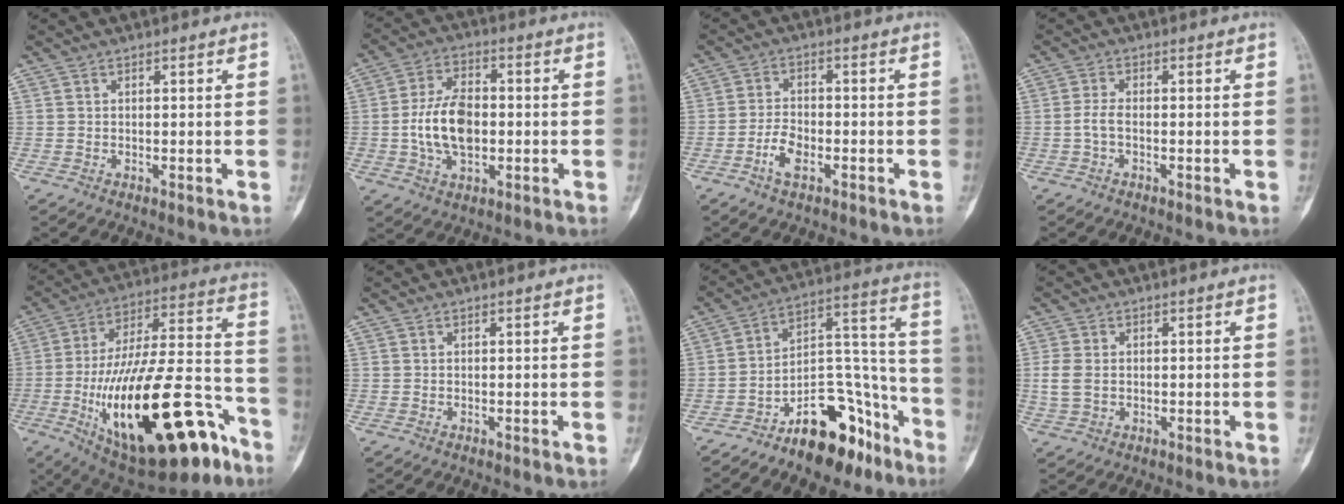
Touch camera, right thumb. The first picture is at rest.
{"total": 11.4, "force": [-1.0, 6.9, 9.0], "torque": [-0.155, 0.015, -0.019]}
{"total": 4.6, "force": [-2.3, 2.4, 3.2], "torque": [-0.062, 0.015, -0.046]}
{"total": 2.3, "force": [-0.6, 1.0, 2.0], "torque": [-0.047, 0.003, -0.014]}
{"total": 32.8, "force": [-14.1, 12.6, 26.8], "torque": [-0.433, 0.059, -0.207]}
{"total": 0.0}
{"total": 17.8, "force": [-11.8, 8.5, 10.3], "torque": [-0.109, 0.124, -0.190]}
{"total": 4.1, "force": [0.0, 2.9, 2.9], "torque": [-0.067, 0.003, 0.002]}